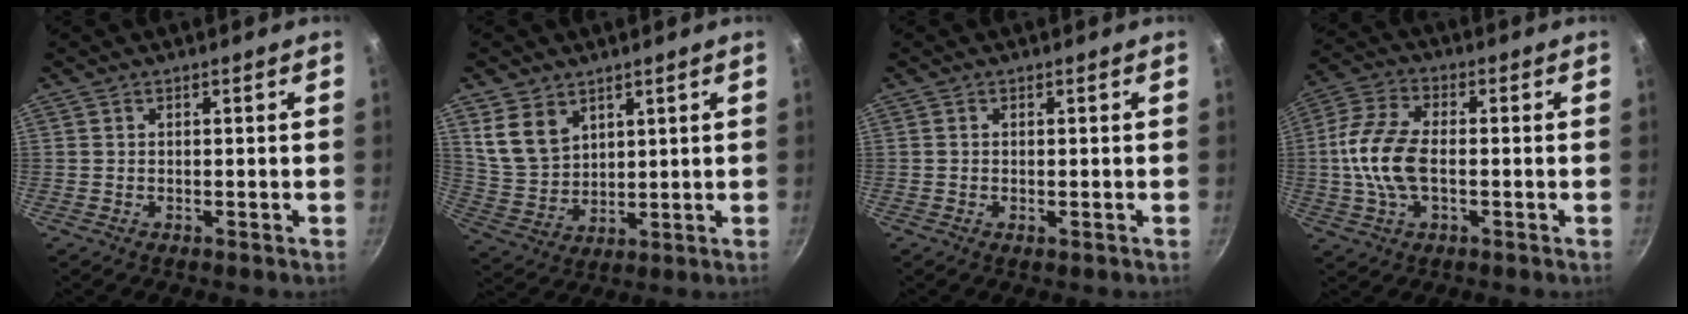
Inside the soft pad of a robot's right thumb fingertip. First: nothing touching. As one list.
[{"total": 8.6, "force": [4.5, 6.0, 4.2], "torque": [-0.063, -0.021, 0.103]}, {"total": 0.9, "force": [-0.2, 0.1, 0.8], "torque": [-0.018, -0.001, -0.006]}, {"total": 11.5, "force": [-0.9, 6.3, 9.6], "torque": [-0.196, 0.023, -0.029]}]